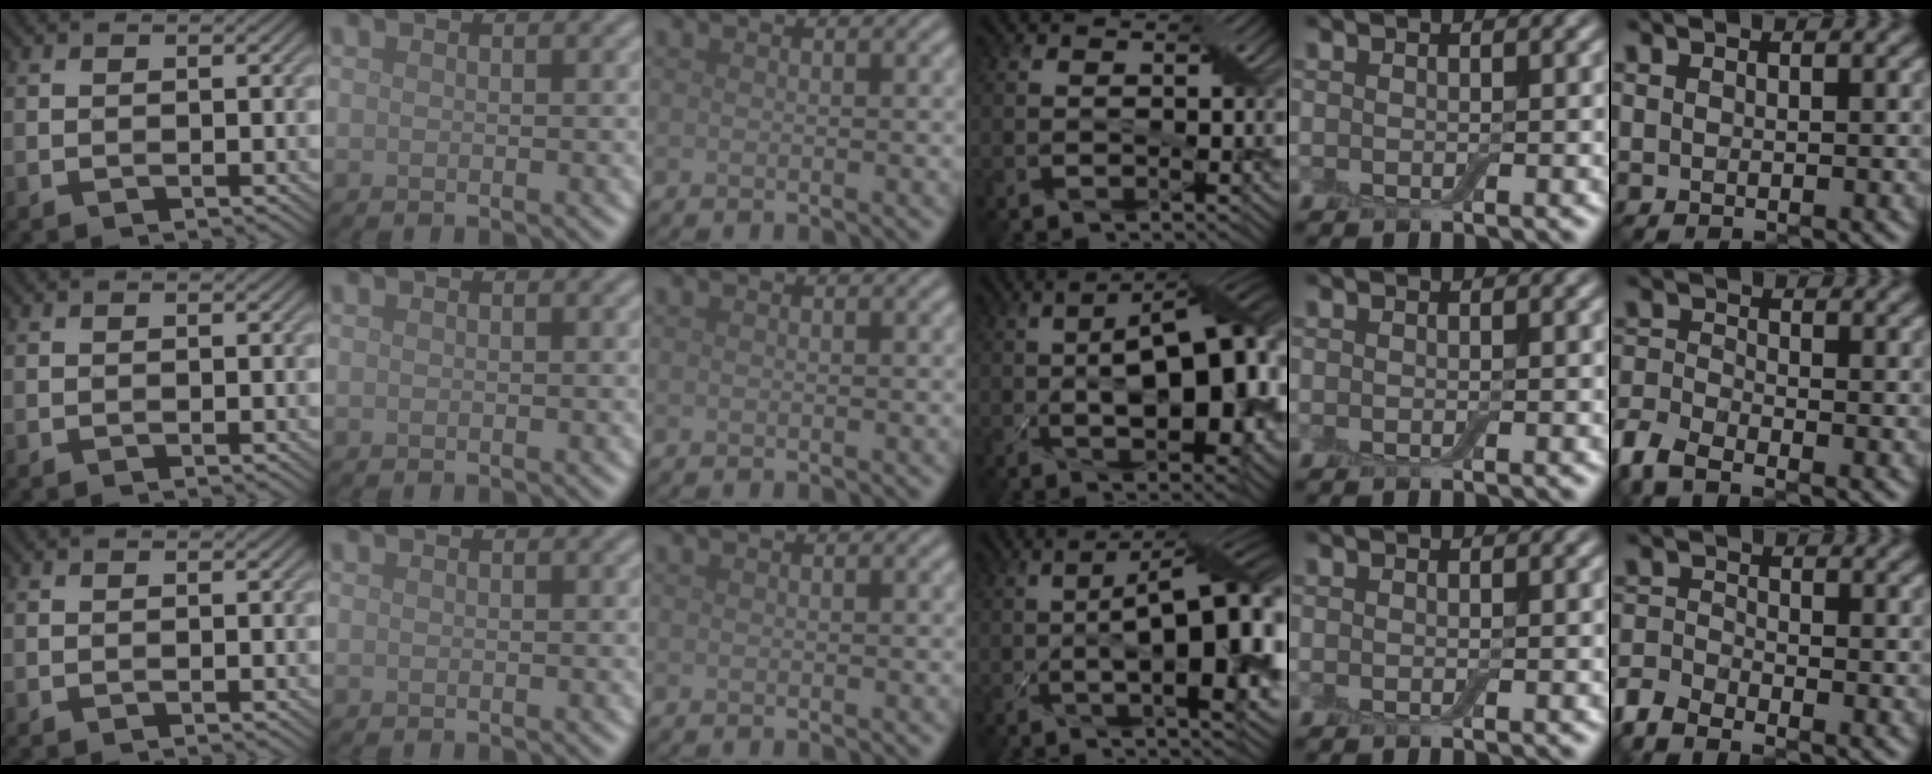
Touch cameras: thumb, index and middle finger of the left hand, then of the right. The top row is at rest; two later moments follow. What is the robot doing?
{"motion": "pour", "object": "bowl"}